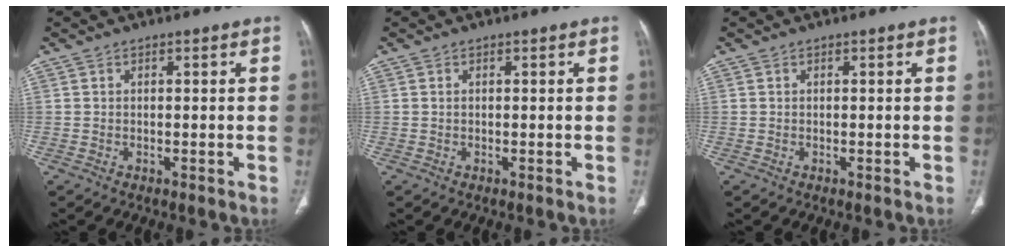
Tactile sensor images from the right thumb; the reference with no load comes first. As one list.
[{"total": 0.0}, {"total": 0.0}]